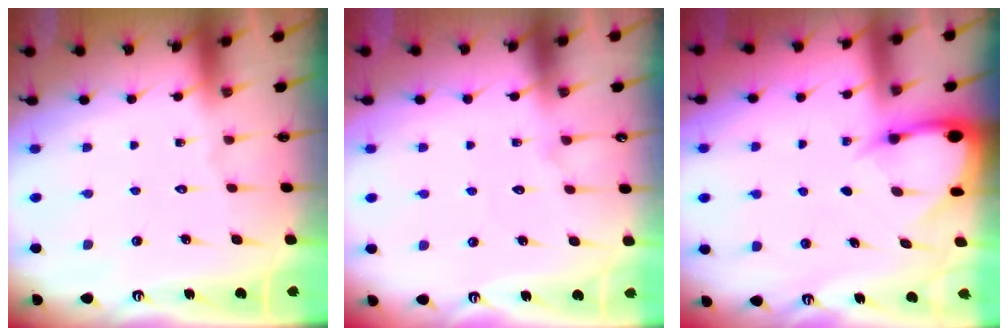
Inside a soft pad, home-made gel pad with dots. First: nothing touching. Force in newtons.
{"total": 5.0, "press": 5.0, "slide": 0.5}
{"total": 3.1, "press": 3.1, "slide": 0.3}